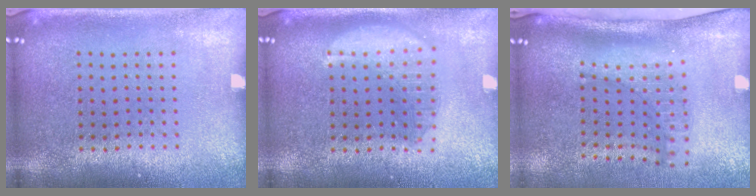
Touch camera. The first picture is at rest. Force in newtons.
{"total": 2.4, "press": 2.4, "slide": 0.3}
{"total": 1.9, "press": 1.4, "slide": 1.3}